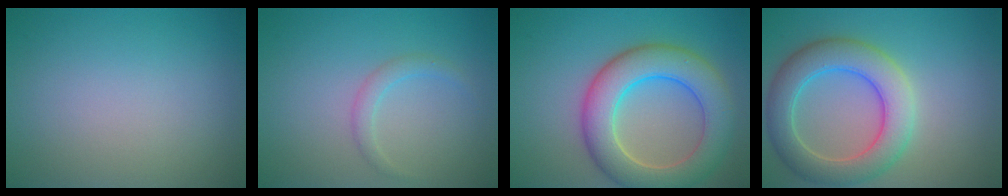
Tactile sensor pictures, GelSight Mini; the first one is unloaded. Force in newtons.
{"total": 1.4, "press": 1.4, "slide": 0.1}
{"total": 8.1, "press": 8.0, "slide": 0.7}
{"total": 6.5, "press": 6.5, "slide": 0.3}